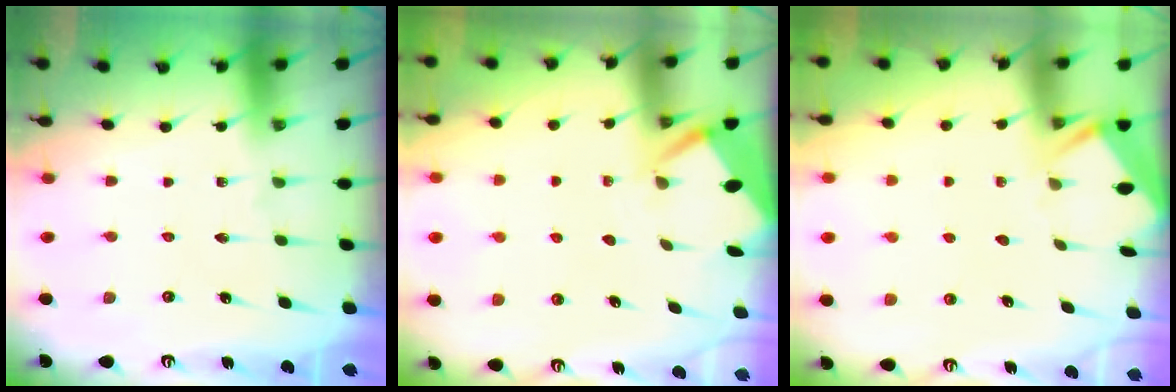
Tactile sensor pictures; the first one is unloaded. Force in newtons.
{"total": 2.7, "press": 2.7, "slide": 0.4}
{"total": 3.7, "press": 3.7, "slide": 0.3}